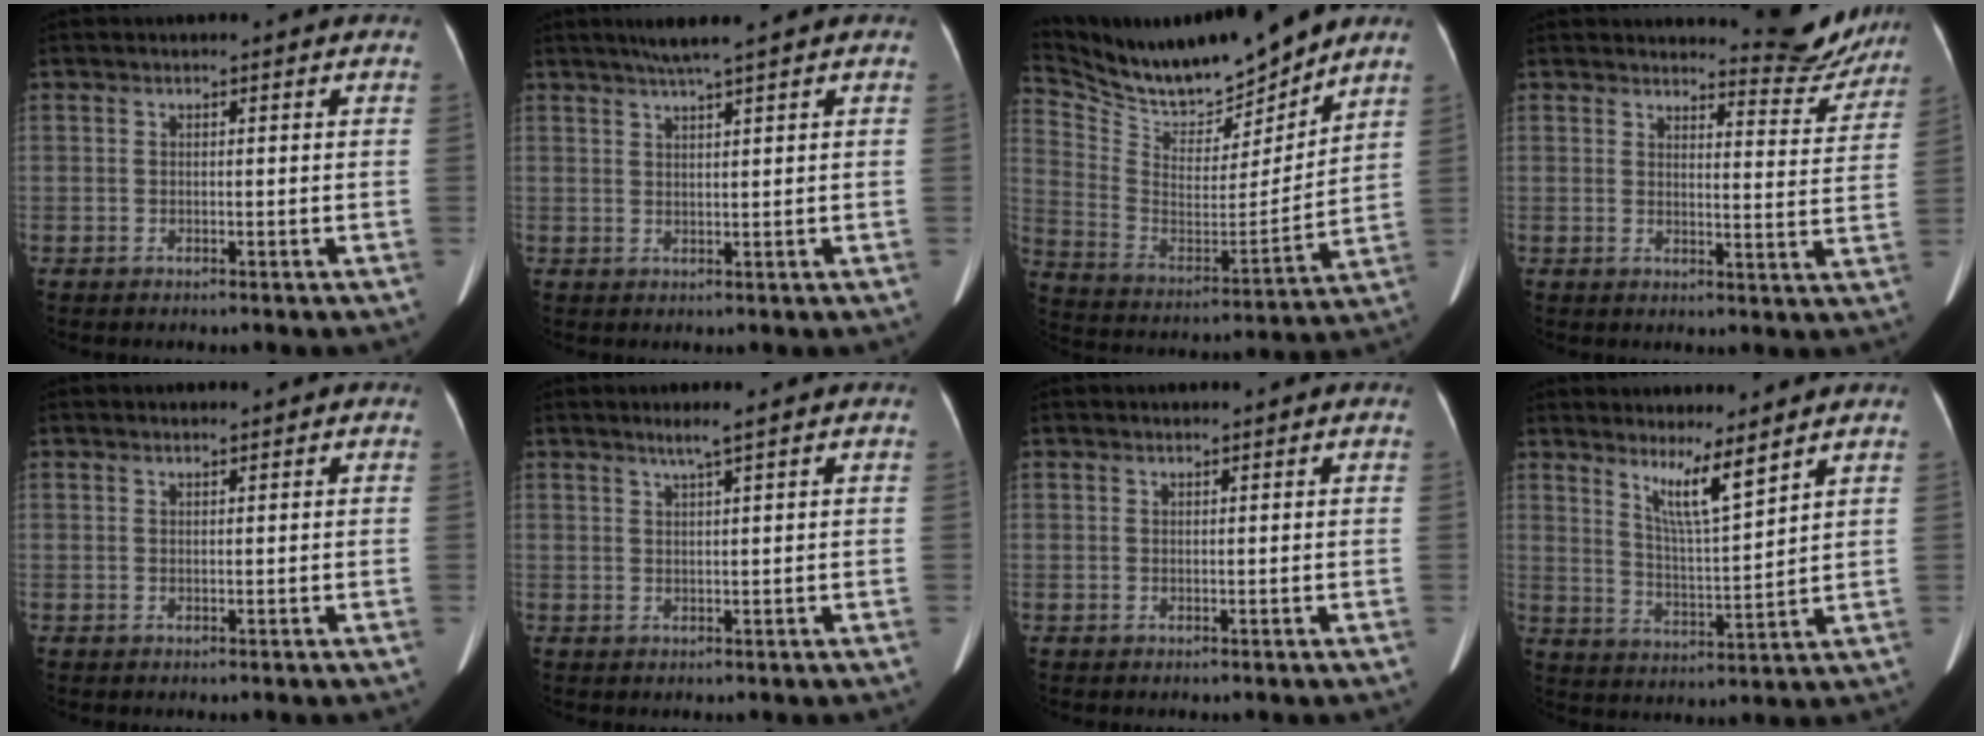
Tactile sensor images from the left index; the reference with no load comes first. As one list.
[{"total": 4.2, "force": [3.3, -0.8, 2.5], "torque": [-0.043, 0.008, 0.059]}, {"total": 17.8, "force": [16.2, 3.5, 6.5], "torque": [-0.135, -0.016, 0.288]}, {"total": 7.7, "force": [7.7, 0.9, 0.6], "torque": [-0.001, -0.036, 0.085]}, {"total": 0.8, "force": [0.6, 0.3, 0.3], "torque": [-0.011, 0.004, 0.010]}, {"total": 2.3, "force": [1.5, -0.6, 1.5], "torque": [-0.034, -0.001, 0.033]}, {"total": 0.5, "force": [0.5, 0.1, 0.2], "torque": [-0.010, 0.003, 0.009]}, {"total": 6.8, "force": [5.0, -0.3, 4.7], "torque": [-0.090, -0.021, 0.097]}]